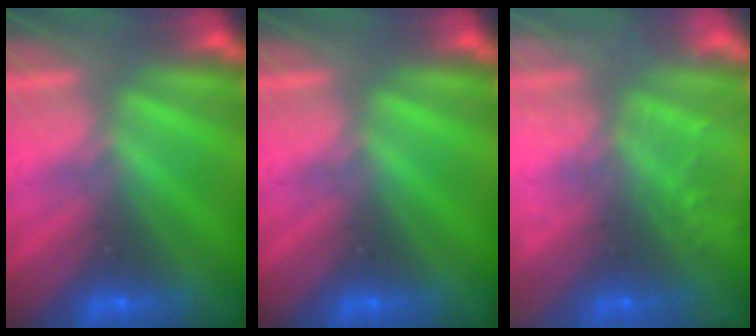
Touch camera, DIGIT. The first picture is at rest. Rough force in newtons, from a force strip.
{"total": 0.0}
{"total": 7.7}